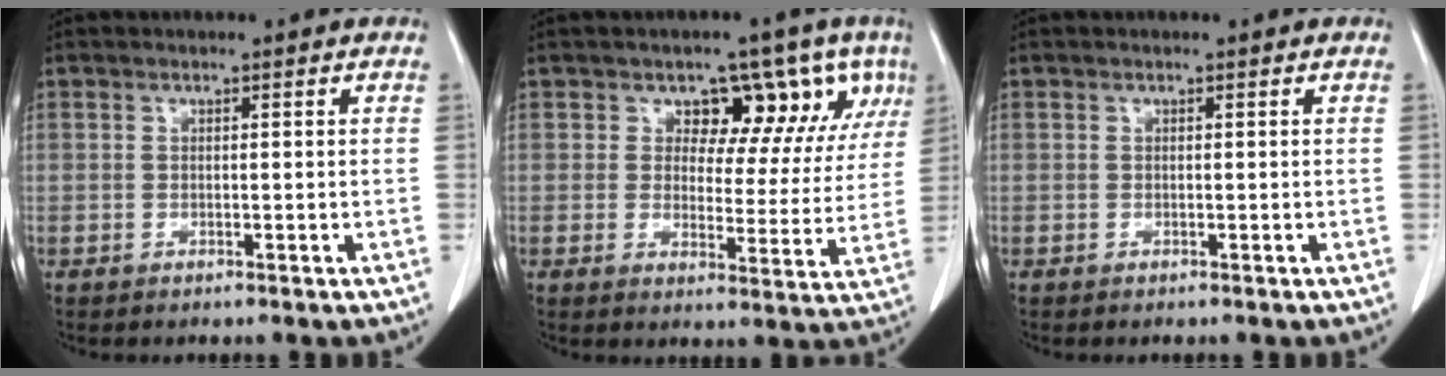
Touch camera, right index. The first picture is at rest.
{"total": 10.7, "force": [5.6, 6.9, 6.0], "torque": [-0.051, 0.011, 0.063]}
{"total": 0.0}